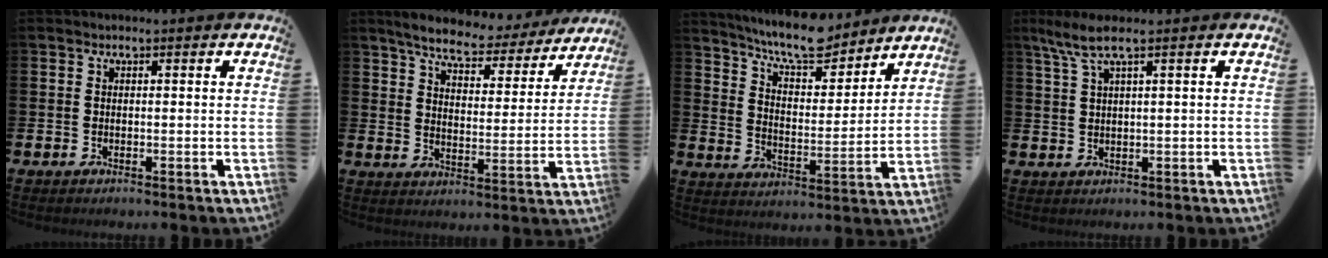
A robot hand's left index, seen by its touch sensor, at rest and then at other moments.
{"total": 6.8, "force": [6.3, 1.3, 2.0], "torque": [-0.066, -0.040, 0.107]}
{"total": 9.3, "force": [8.5, 1.7, 3.2], "torque": [-0.079, -0.052, 0.151]}
{"total": 4.5, "force": [2.7, 0.6, 3.6], "torque": [-0.077, 0.004, 0.048]}